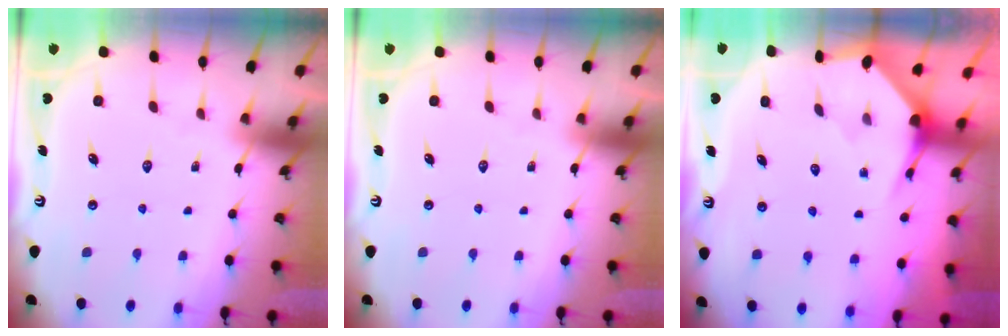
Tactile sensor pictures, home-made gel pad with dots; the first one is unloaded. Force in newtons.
{"total": 0.0}
{"total": 3.5, "press": 3.5, "slide": 0.3}